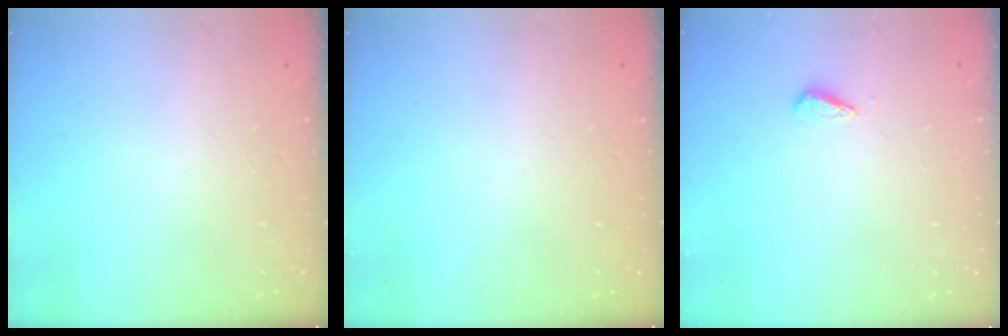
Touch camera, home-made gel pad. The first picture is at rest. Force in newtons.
{"total": 0.0}
{"total": 2.7, "press": 2.6, "slide": 0.4}